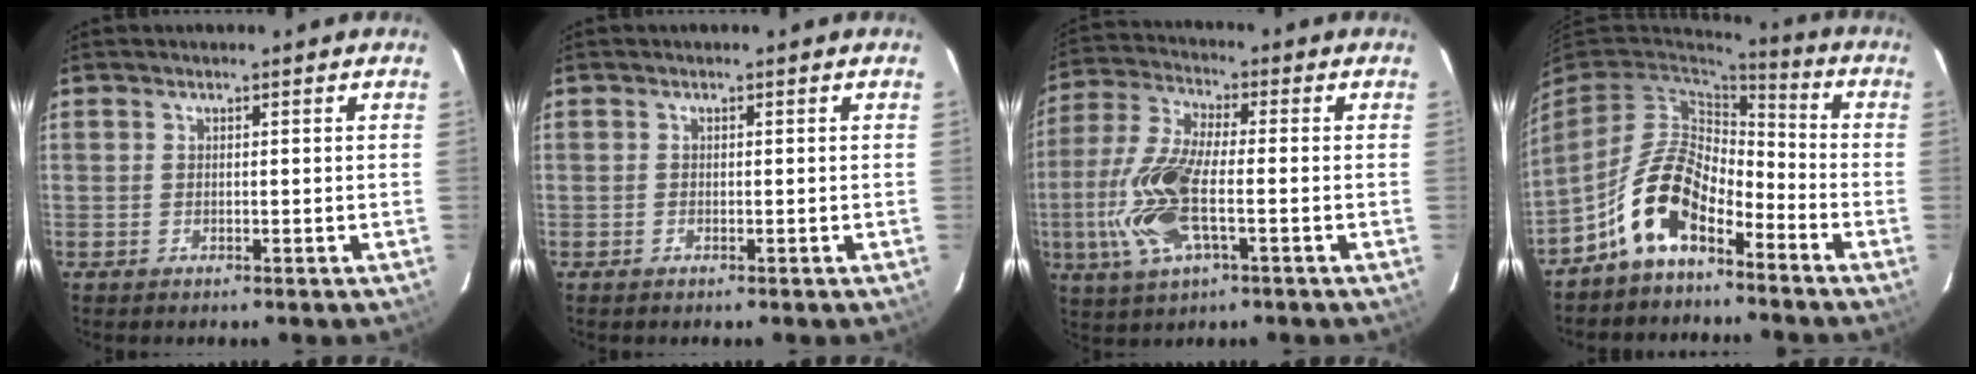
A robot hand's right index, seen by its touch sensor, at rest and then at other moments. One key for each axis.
{"total": 0.0}
{"total": 14.4, "fx": -3.4, "fy": 5.0, "fz": 13.0, "tx": -0.292, "ty": -0.004, "tz": -0.073}
{"total": 11.6, "fx": -6.7, "fy": 5.7, "fz": 7.5, "tx": -0.152, "ty": 0.016, "tz": -0.129}